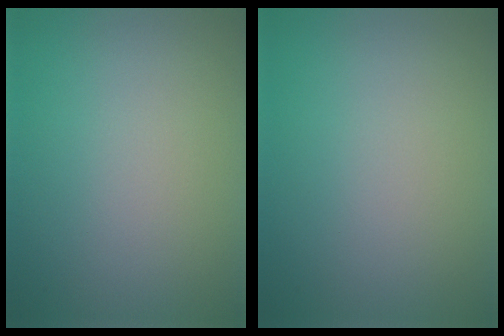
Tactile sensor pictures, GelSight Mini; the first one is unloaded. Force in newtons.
{"total": 0.0}